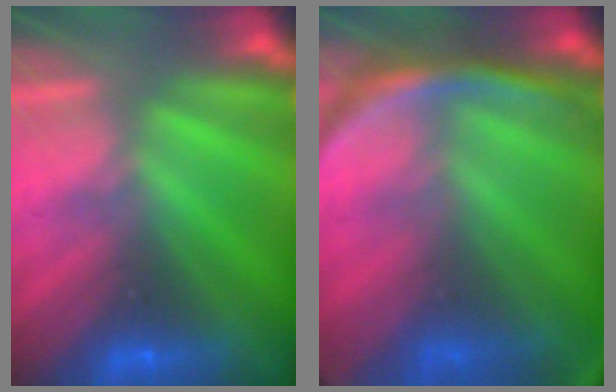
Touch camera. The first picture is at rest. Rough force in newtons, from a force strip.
{"total": 10.0}